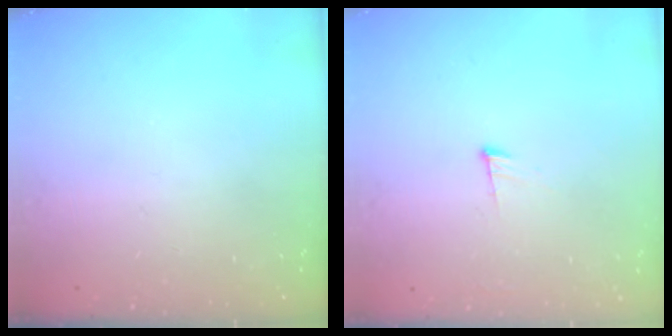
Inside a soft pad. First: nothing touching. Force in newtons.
{"total": 6.5, "press": 6.4, "slide": 1.4}